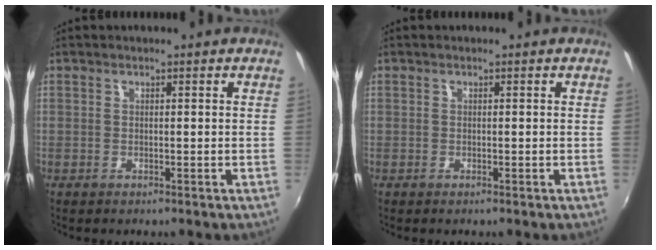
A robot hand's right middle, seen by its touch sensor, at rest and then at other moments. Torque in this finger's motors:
{"motor_torque": [0.16, -0.08, 0.04, 0.01]}